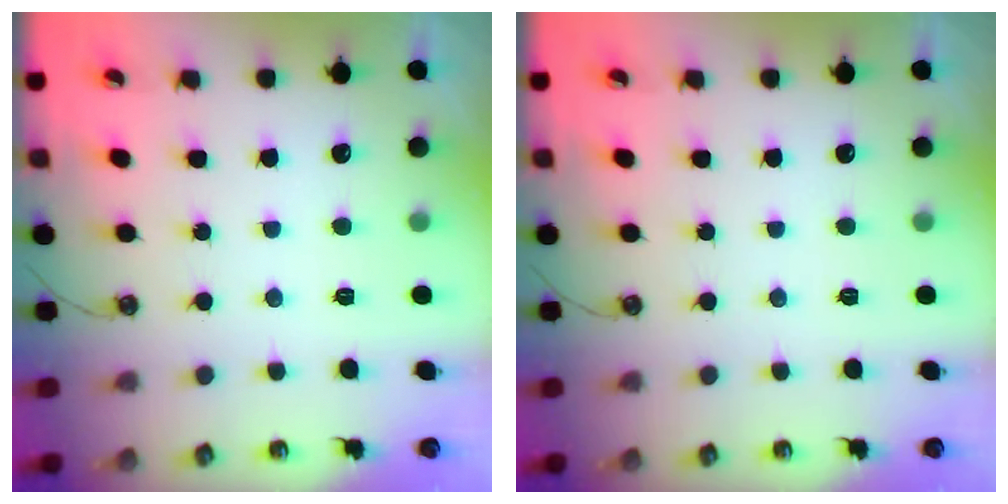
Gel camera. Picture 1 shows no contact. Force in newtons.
{"total": 0.0}